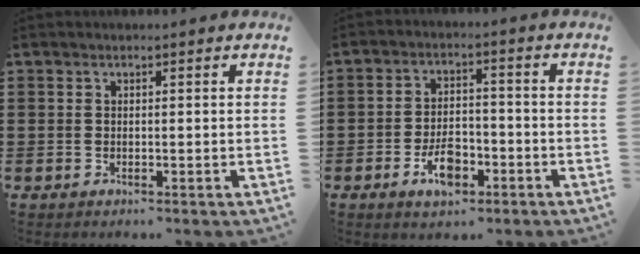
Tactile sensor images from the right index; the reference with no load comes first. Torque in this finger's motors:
{"motor_torque": [2.14, 0.00, 0.45, 0.15]}